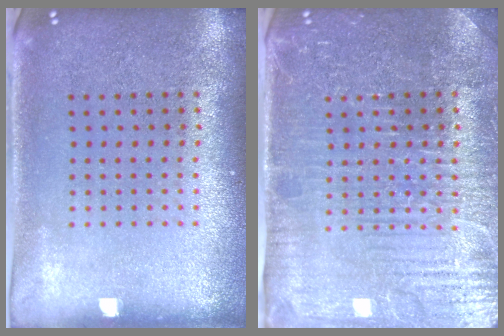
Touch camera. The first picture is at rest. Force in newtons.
{"total": 4.7, "press": 4.5, "slide": 1.6}